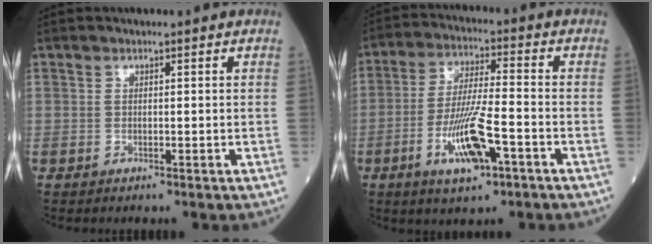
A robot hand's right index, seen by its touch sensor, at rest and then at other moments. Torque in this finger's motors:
{"motor_torque": [0.47, -0.17, 0.28, 0.16]}